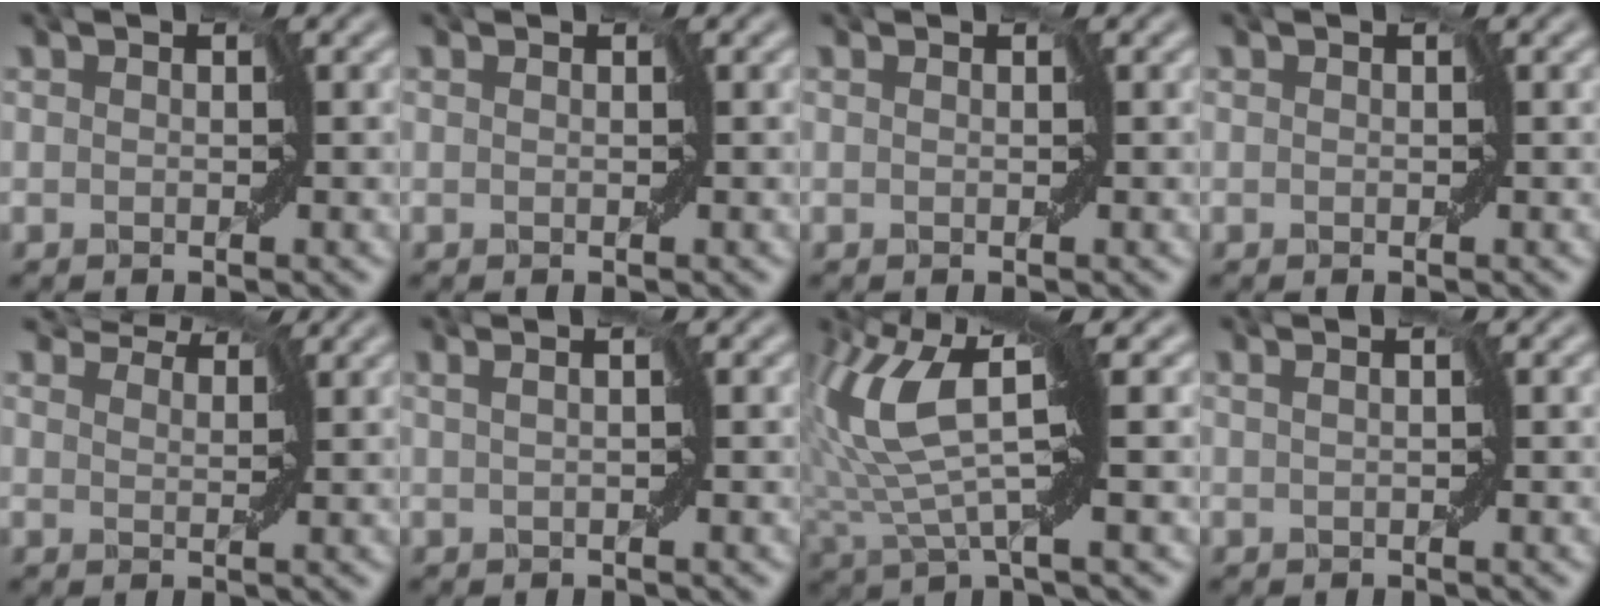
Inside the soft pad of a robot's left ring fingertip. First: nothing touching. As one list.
[{"total": 0.0}, {"total": 0.0}, {"total": 0.0}, {"total": 2.9, "force": [2.8, 0.6, 0.7], "torque": [-0.014, 0.007, 0.036]}, {"total": 1.1, "force": [0.3, -0.3, 1.1], "torque": [-0.011, 0.001, 0.005]}, {"total": 7.5, "force": [2.0, 2.2, 6.9], "torque": [-0.165, 0.004, 0.033]}, {"total": 0.7, "force": [0.2, -0.4, 0.6], "torque": [-0.008, 0.000, 0.004]}]